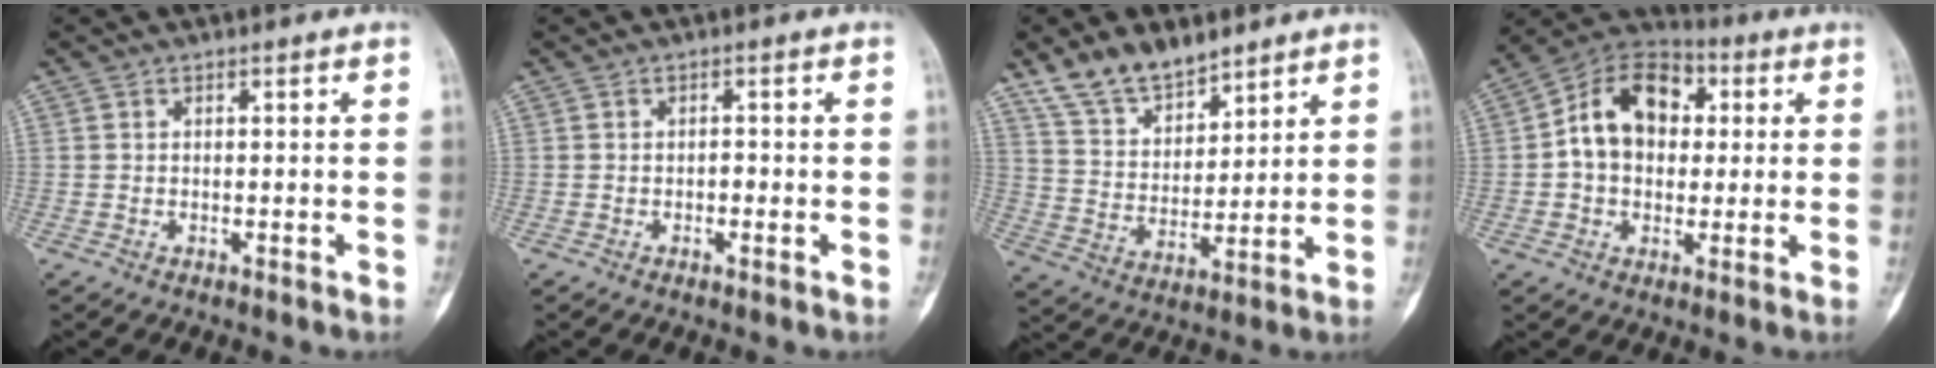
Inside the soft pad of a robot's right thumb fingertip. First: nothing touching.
{"total": 1.3, "force": [-0.3, 0.7, 1.0], "torque": [-0.013, 0.001, -0.005]}
{"total": 11.1, "force": [8.6, 5.3, 4.7], "torque": [-0.062, -0.048, 0.168]}
{"total": 14.5, "force": [1.9, 10.6, 9.6], "torque": [-0.130, 0.026, 0.021]}